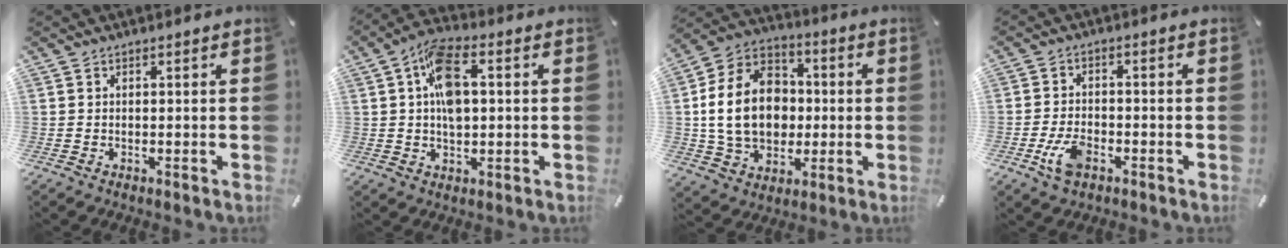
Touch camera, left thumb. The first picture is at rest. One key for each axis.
{"total": 10.2, "fx": 1.4, "fy": 5.8, "fz": 8.3, "tx": -0.152, "ty": 0.007, "tz": 0.024}
{"total": 18.1, "fx": -0.6, "fy": 14.4, "fz": 10.9, "tx": -0.241, "ty": 0.020, "tz": -0.006}
{"total": 6.8, "fx": -2.9, "fy": 3.9, "fz": 4.7, "tx": -0.113, "ty": 0.005, "tz": -0.058}